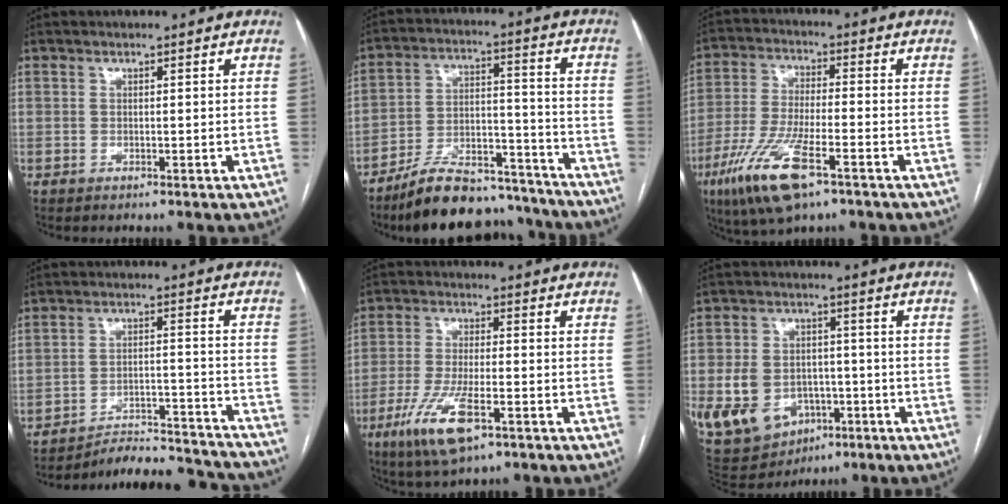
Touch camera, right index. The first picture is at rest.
{"total": 18.2, "force": [-16.0, 5.4, 6.8], "torque": [-0.112, 0.030, -0.250]}
{"total": 12.8, "force": [-6.9, 2.8, 10.4], "torque": [-0.218, -0.024, -0.122]}
{"total": 18.7, "force": [-18.2, 1.6, 3.8], "torque": [-0.050, 0.005, -0.247]}
{"total": 10.4, "force": [-5.1, 2.7, 8.7], "torque": [-0.179, -0.020, -0.087]}
{"total": 21.9, "force": [-7.1, 16.9, 12.0], "torque": [-0.304, 0.015, -0.093]}